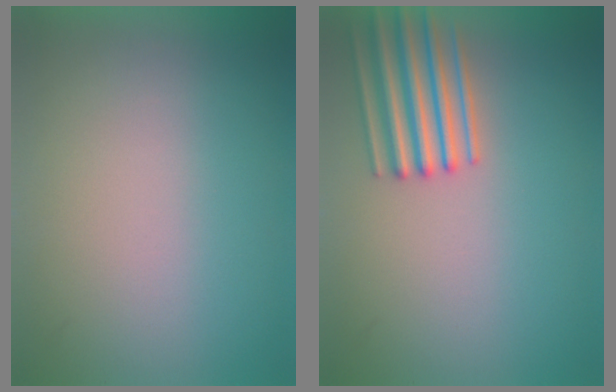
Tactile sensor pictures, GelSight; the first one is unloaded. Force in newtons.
{"total": 3.4}